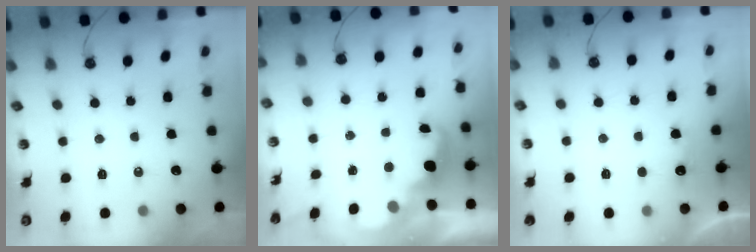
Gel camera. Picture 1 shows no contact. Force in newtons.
{"total": 2.4, "press": 2.4, "slide": 0.6}
{"total": 5.5, "press": 5.4, "slide": 1.0}